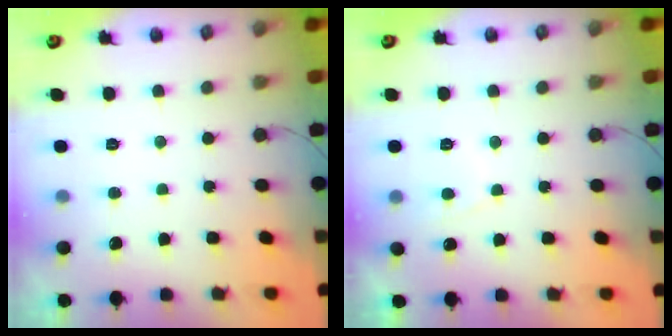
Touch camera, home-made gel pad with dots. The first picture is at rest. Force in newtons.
{"total": 1.6, "press": 1.5, "slide": 0.6}